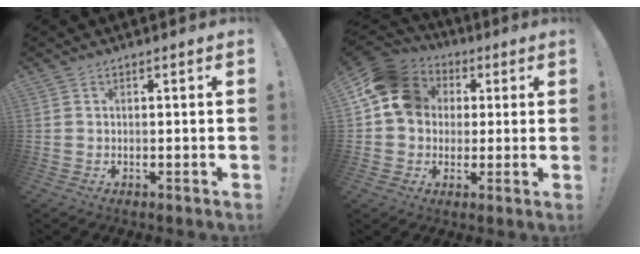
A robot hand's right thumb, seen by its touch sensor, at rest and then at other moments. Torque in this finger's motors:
{"motor_torque": [1.65, 1.51, 0.56, 0.06, 0.08]}